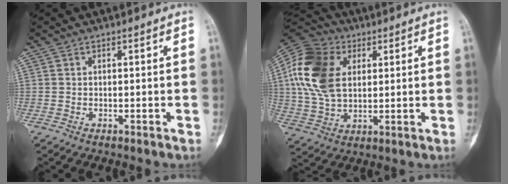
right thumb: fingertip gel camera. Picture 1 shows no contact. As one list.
[{"total": 19.0, "force": [4.6, 13.1, 13.0], "torque": [-0.262, 0.006, 0.082]}]